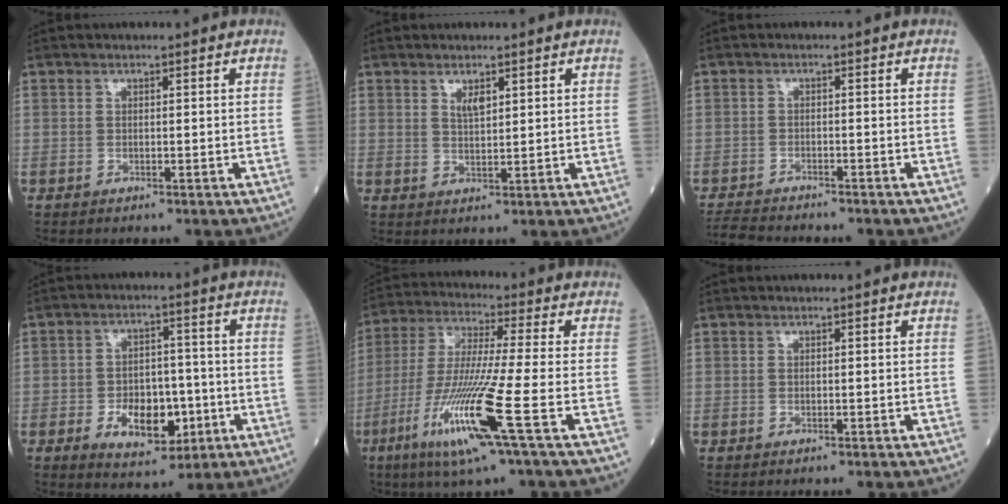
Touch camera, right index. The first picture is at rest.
{"total": 2.3, "force": [1.4, 0.6, 1.8], "torque": [-0.037, -0.002, 0.029]}
{"total": 5.2, "force": [-5.1, 0.7, 1.1], "torque": [-0.015, -0.016, -0.087]}
{"total": 9.0, "force": [-2.9, 5.0, 7.0], "torque": [-0.111, 0.003, -0.038]}
{"total": 14.8, "force": [-6.0, -1.3, 13.4], "torque": [-0.280, -0.031, -0.119]}
{"total": 0.0}